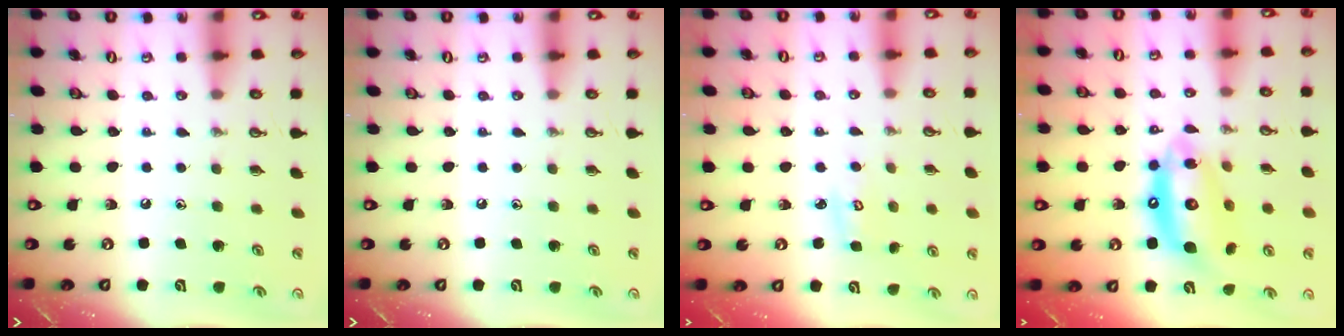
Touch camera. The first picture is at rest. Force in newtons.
{"total": 0.0}
{"total": 2.5, "press": 2.5, "slide": 0.3}
{"total": 16.0, "press": 15.9, "slide": 1.9}